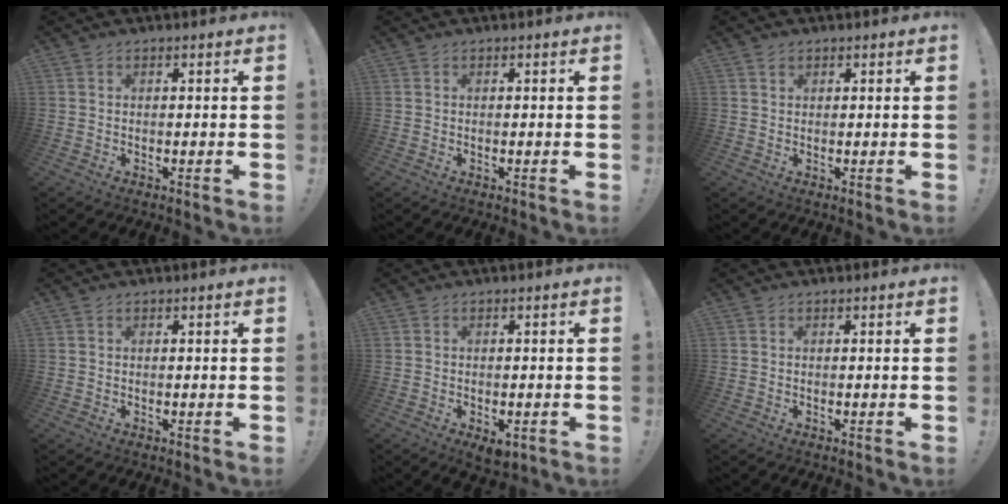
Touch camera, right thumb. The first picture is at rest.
{"total": 0.0}
{"total": 0.8, "force": [0.7, 0.5, 0.2], "torque": [0.001, -0.002, 0.012]}
{"total": 0.0}
{"total": 3.3, "force": [-1.5, 1.7, 2.5], "torque": [-0.046, 0.009, -0.020]}
{"total": 0.0}